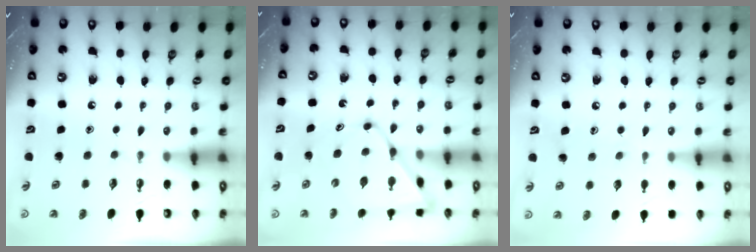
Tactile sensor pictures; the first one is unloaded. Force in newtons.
{"total": 14.0, "press": 14.0, "slide": 1.3}
{"total": 5.6, "press": 5.6, "slide": 0.6}